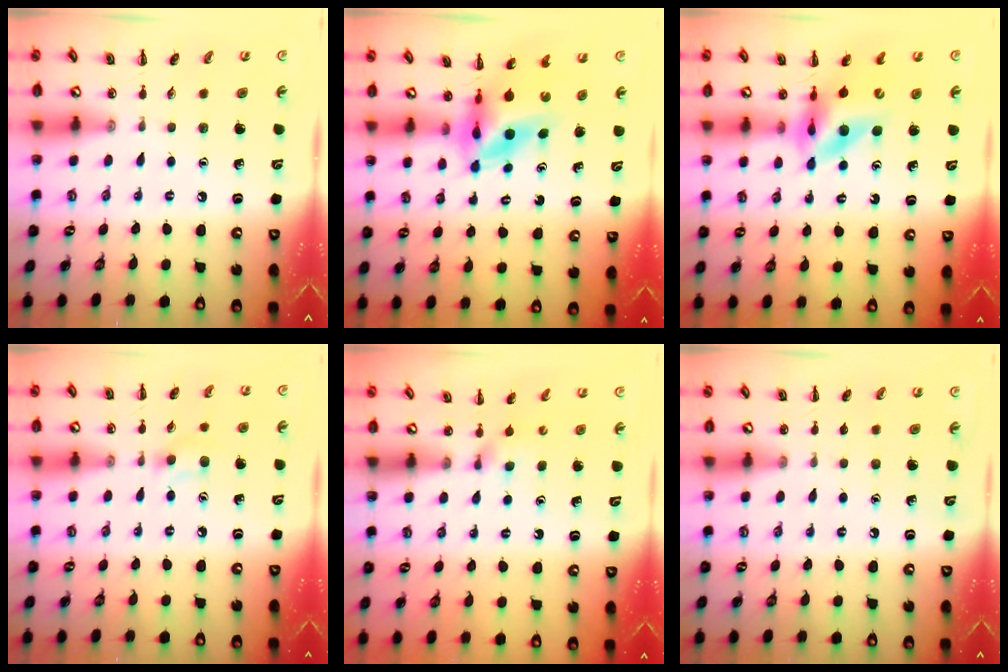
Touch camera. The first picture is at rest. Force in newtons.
{"total": 6.2, "press": 5.9, "slide": 2.1}
{"total": 11.0, "press": 10.4, "slide": 3.7}
{"total": 5.8, "press": 5.6, "slide": 1.7}
{"total": 2.5, "press": 2.4, "slide": 0.9}
{"total": 0.0}